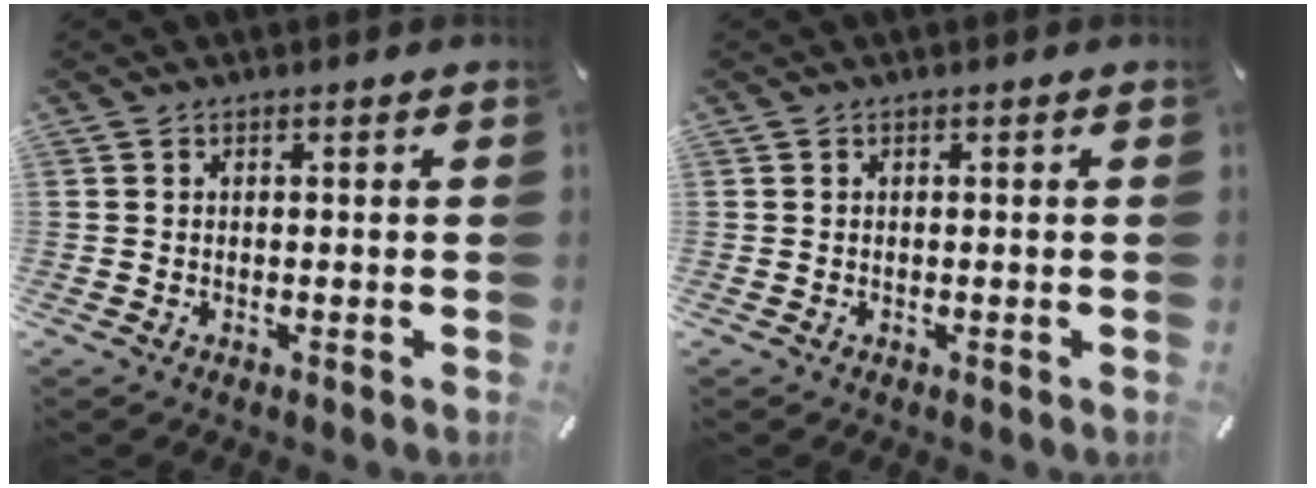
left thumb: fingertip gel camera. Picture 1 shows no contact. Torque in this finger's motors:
{"motor_torque": [-0.06, -0.05, -0.02, 0.06, 0.00]}